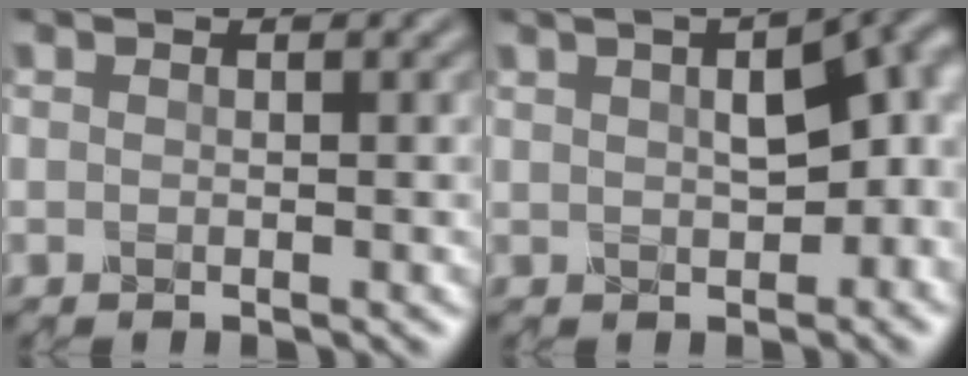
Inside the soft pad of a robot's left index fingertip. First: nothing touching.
{"total": 10.2, "force": [2.3, 5.5, 8.4], "torque": [-0.095, 0.030, 0.043]}